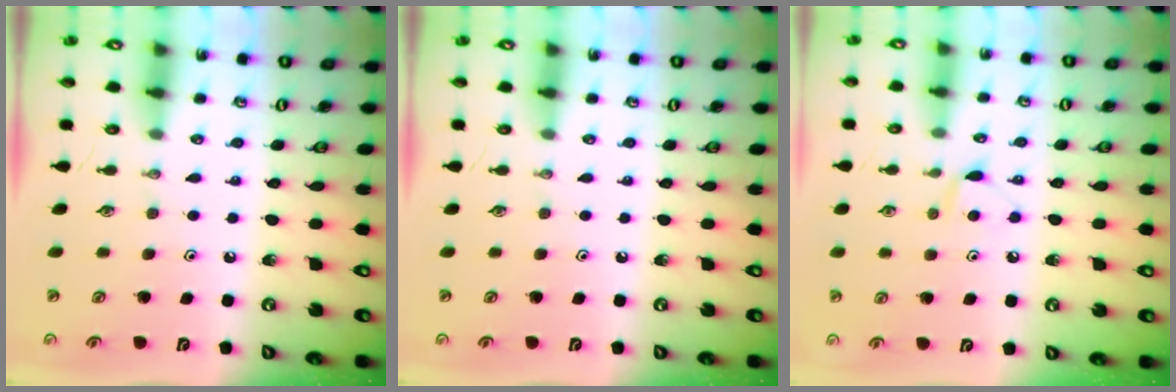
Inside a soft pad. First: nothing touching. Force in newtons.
{"total": 0.0}
{"total": 5.6, "press": 5.5, "slide": 0.7}